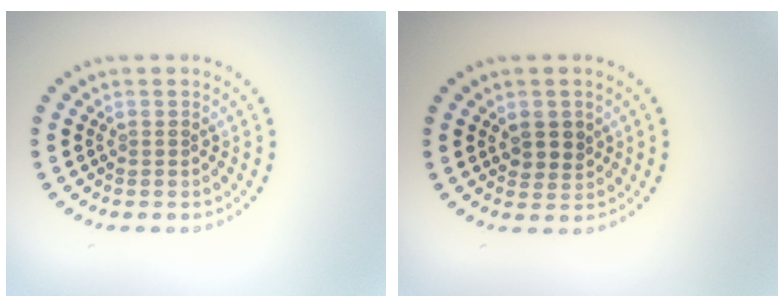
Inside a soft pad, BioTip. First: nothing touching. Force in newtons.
{"total": 2.0, "press": 1.8, "slide": 0.7}